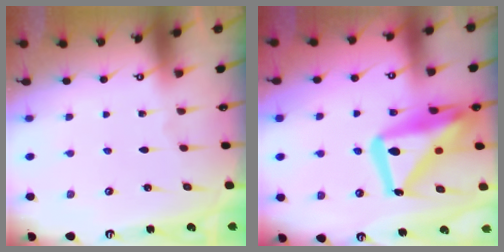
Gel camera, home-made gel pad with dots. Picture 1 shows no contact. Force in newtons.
{"total": 21.7, "press": 21.6, "slide": 2.0}